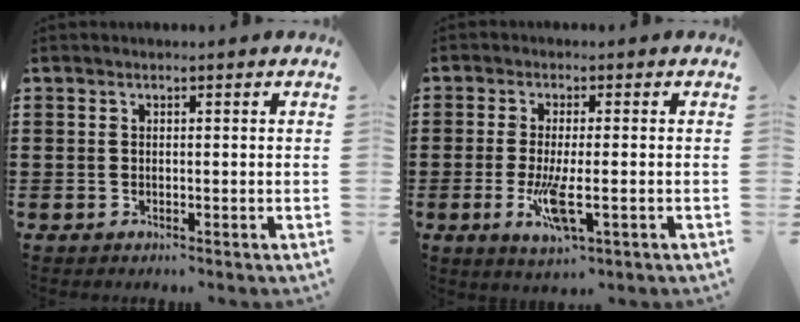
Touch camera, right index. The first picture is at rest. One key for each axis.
{"total": 6.2, "fx": -1.8, "fy": 1.3, "fz": 5.7, "tx": -0.128, "ty": -0.023, "tz": -0.035}